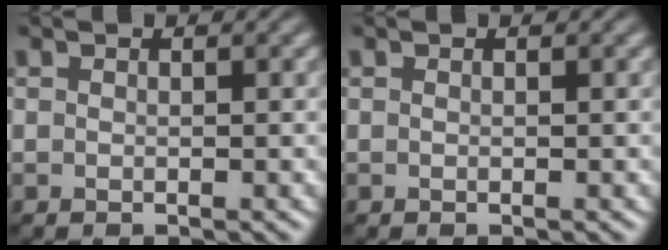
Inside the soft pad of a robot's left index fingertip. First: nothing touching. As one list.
[{"total": 0.0}]